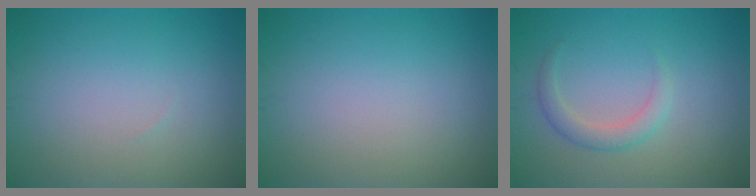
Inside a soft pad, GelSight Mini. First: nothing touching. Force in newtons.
{"total": 0.0}
{"total": 2.1, "press": 2.0, "slide": 0.2}